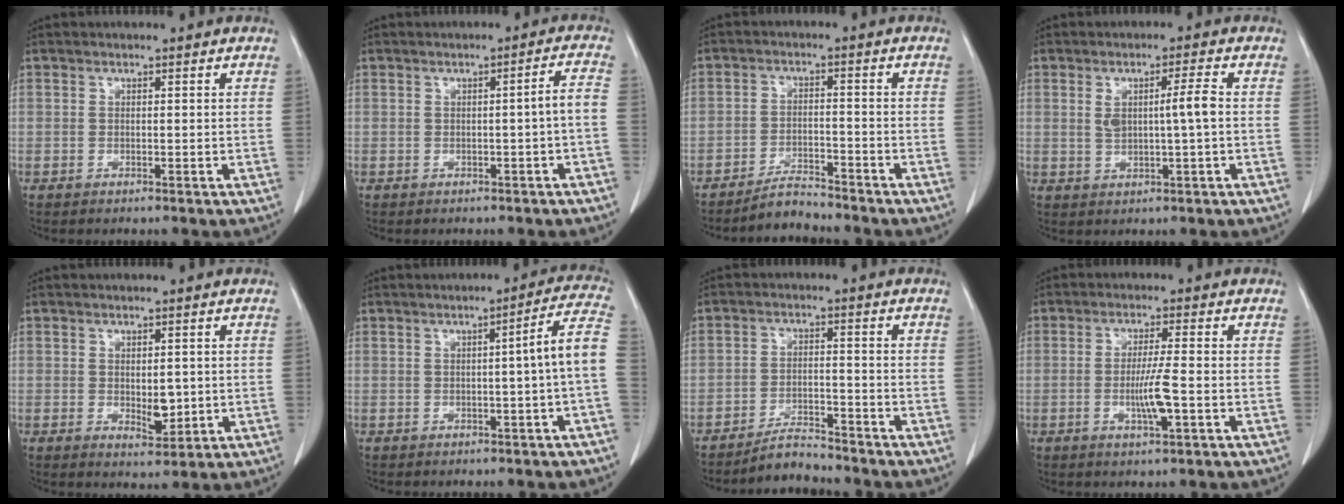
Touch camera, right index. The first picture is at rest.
{"total": 2.9, "force": [-0.9, -0.4, 2.7], "torque": [-0.035, 0.005, -0.013]}
{"total": 4.0, "force": [-4.0, 0.4, 0.6], "torque": [-0.011, -0.012, -0.070]}
{"total": 4.8, "force": [0.5, 0.1, 4.7], "torque": [-0.085, 0.002, 0.013]}
{"total": 3.2, "force": [-0.7, 1.0, 3.0], "torque": [-0.053, -0.003, -0.006]}
{"total": 6.7, "force": [-0.9, -1.0, 6.6], "torque": [-0.077, 0.015, -0.014]}
{"total": 4.6, "force": [-4.6, 0.6, 0.6], "torque": [-0.014, -0.009, -0.078]}
{"total": 5.3, "force": [-1.3, 0.0, 5.1], "torque": [-0.098, -0.009, -0.024]}